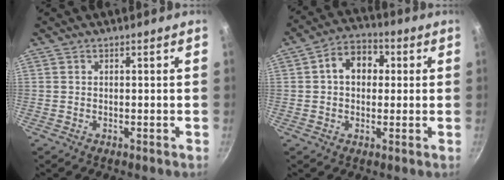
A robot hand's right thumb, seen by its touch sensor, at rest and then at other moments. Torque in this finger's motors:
{"motor_torque": [0.76, 1.67, 0.54, -0.39, 0.02]}